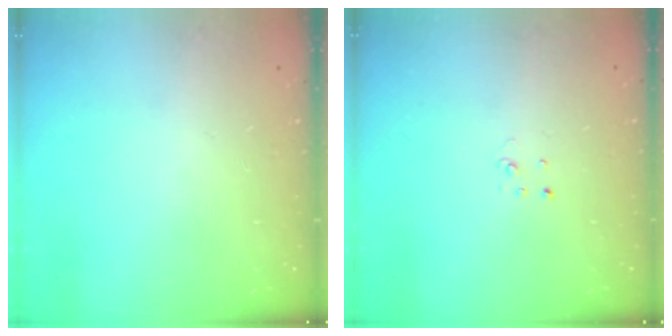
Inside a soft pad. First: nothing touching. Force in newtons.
{"total": 2.0, "press": 2.0, "slide": 0.1}